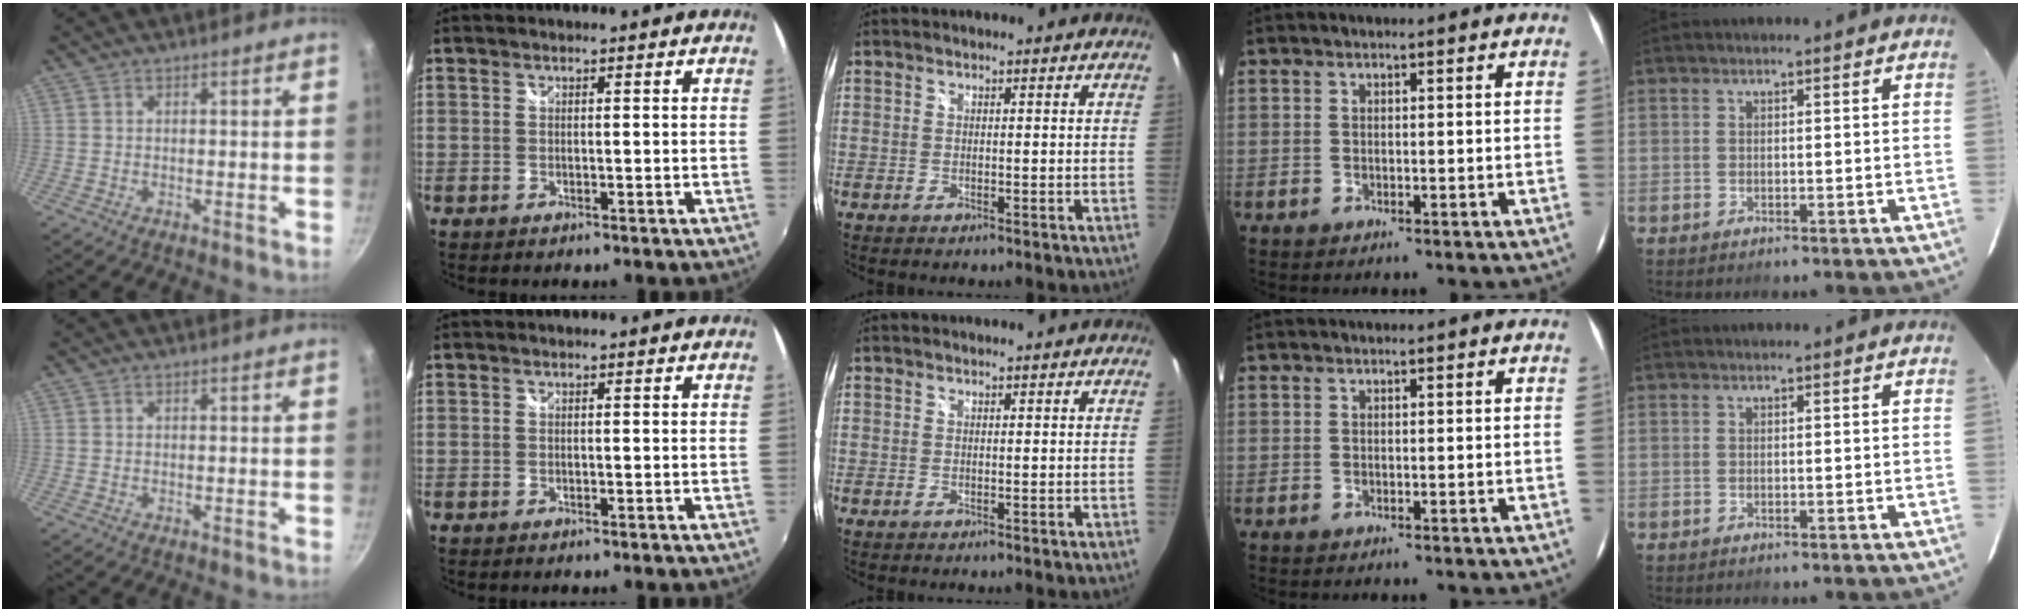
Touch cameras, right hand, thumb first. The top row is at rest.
{}